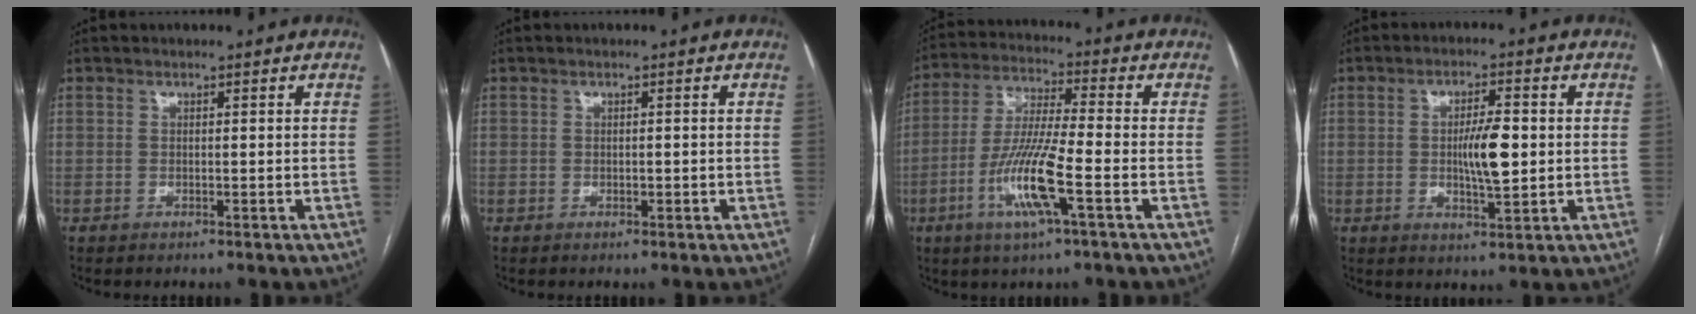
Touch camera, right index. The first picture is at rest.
{"total": 0.6, "force": [-0.1, 0.3, 0.4], "torque": [-0.007, 0.000, 0.000]}
{"total": 11.5, "force": [-4.2, 0.5, 10.7], "torque": [-0.218, -0.009, -0.083]}
{"total": 6.5, "force": [0.0, 1.4, 6.3], "torque": [-0.111, 0.001, 0.002]}